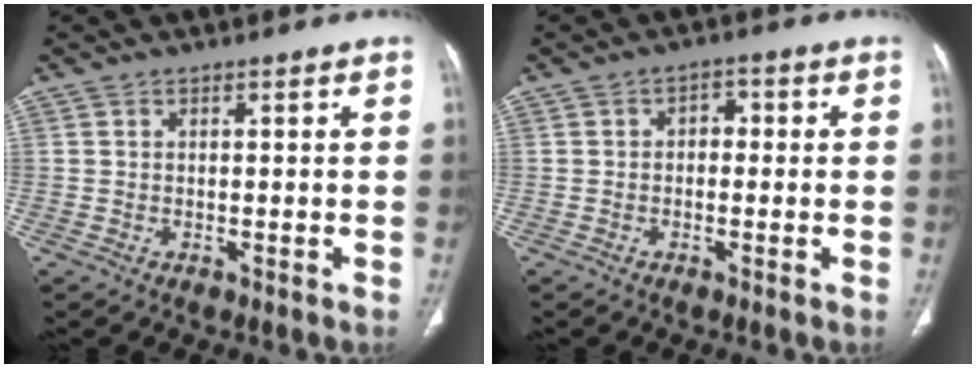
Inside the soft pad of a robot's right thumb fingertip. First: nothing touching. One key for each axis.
{"total": 2.8, "fx": 0.0, "fy": 2.0, "fz": 1.9, "tx": -0.013, "ty": 0.011, "tz": -0.010}